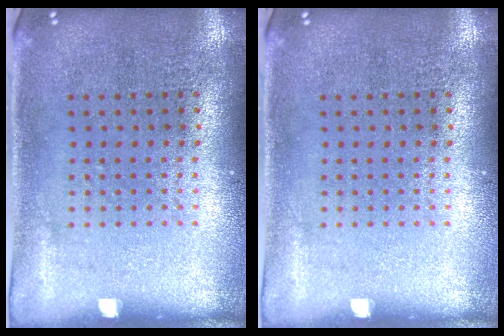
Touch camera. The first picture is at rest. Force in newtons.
{"total": 0.0}